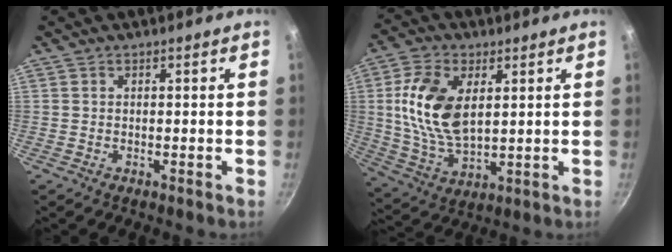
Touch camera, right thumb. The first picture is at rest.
{"total": 14.7, "force": [3.2, 8.4, 11.6], "torque": [-0.215, -0.013, 0.068]}